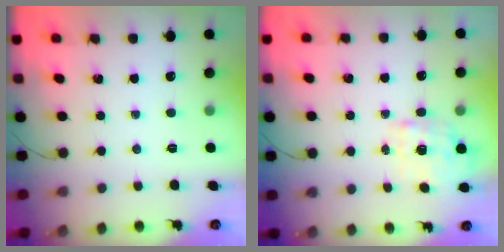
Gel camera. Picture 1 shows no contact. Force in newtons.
{"total": 1.2, "press": 1.0, "slide": 0.7}